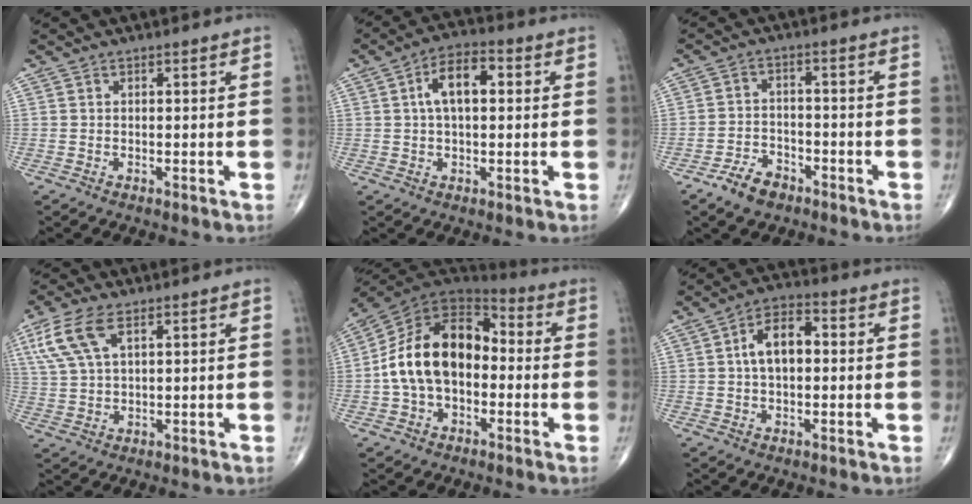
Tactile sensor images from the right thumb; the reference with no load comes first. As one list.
[{"total": 8.5, "force": [1.6, 4.4, 7.2], "torque": [-0.118, 0.020, 0.021]}, {"total": 6.0, "force": [-4.1, 3.5, 2.7], "torque": [-0.041, 0.024, -0.073]}, {"total": 9.2, "force": [4.3, 4.1, 7.0], "torque": [-0.170, 0.004, 0.089]}, {"total": 17.8, "force": [-1.2, 11.6, 13.5], "torque": [-0.220, 0.045, -0.030]}, {"total": 8.3, "force": [0.8, 4.7, 6.8], "torque": [-0.112, 0.023, 0.007]}]